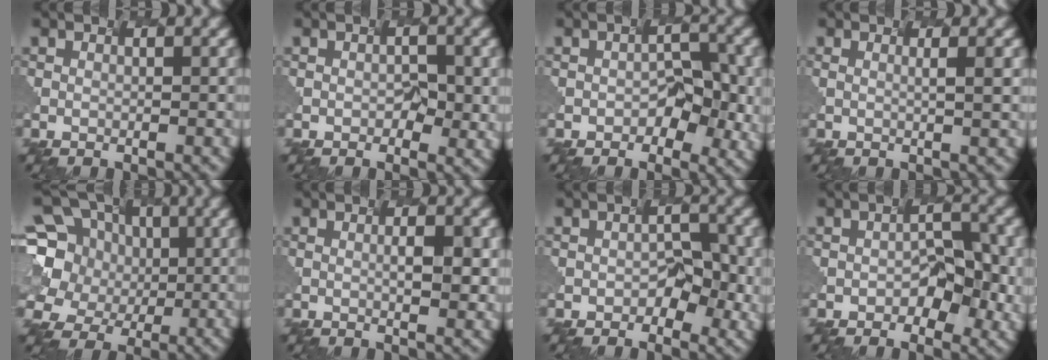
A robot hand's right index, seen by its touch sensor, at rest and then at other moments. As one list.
[{"total": 1.3, "force": [-0.3, 0.9, 0.8], "torque": [-0.017, -0.003, 0.005]}, {"total": 3.1, "force": [-1.1, 2.0, 2.1], "torque": [-0.031, -0.003, -0.008]}, {"total": 1.7, "force": [0.4, 0.6, 1.6], "torque": [-0.013, 0.007, -0.011]}, {"total": 9.9, "force": [1.5, 8.9, 4.1], "torque": [-0.112, 0.020, 0.006]}, {"total": 2.2, "force": [0.1, 0.3, 2.1], "torque": [-0.034, 0.000, 0.010]}, {"total": 2.7, "force": [-0.9, 1.8, 1.7], "torque": [-0.027, -0.004, -0.006]}, {"total": 3.8, "force": [-1.1, 2.4, 2.8], "torque": [-0.044, -0.003, -0.009]}]